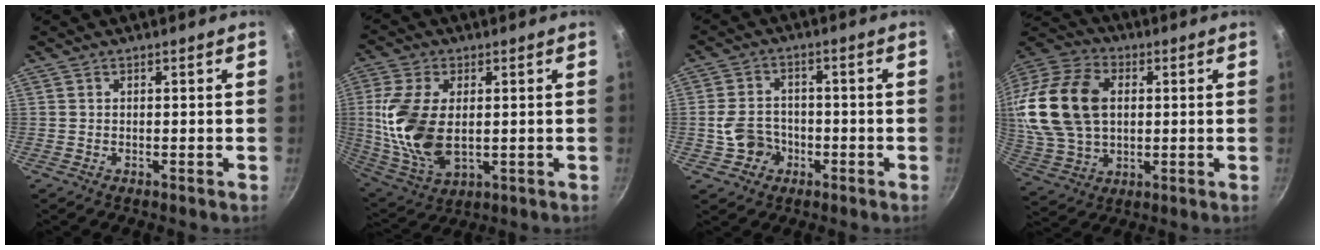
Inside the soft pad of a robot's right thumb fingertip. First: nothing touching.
{"total": 15.8, "force": [1.0, 9.2, 12.8], "torque": [-0.254, -0.012, 0.028]}
{"total": 5.9, "force": [-1.8, 5.1, 2.4], "torque": [-0.028, 0.025, -0.033]}
{"total": 21.2, "force": [2.8, 14.6, 15.1], "torque": [-0.285, 0.015, 0.056]}